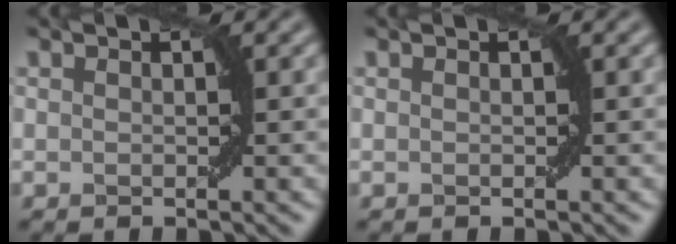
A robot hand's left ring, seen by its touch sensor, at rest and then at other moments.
{"total": 0.0}